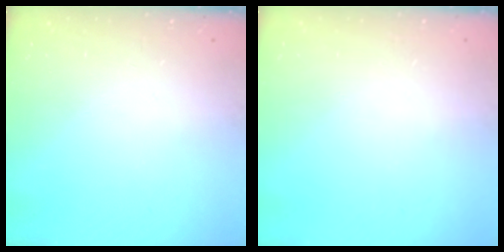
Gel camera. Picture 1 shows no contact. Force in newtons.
{"total": 0.6, "press": 0.5, "slide": 0.2}